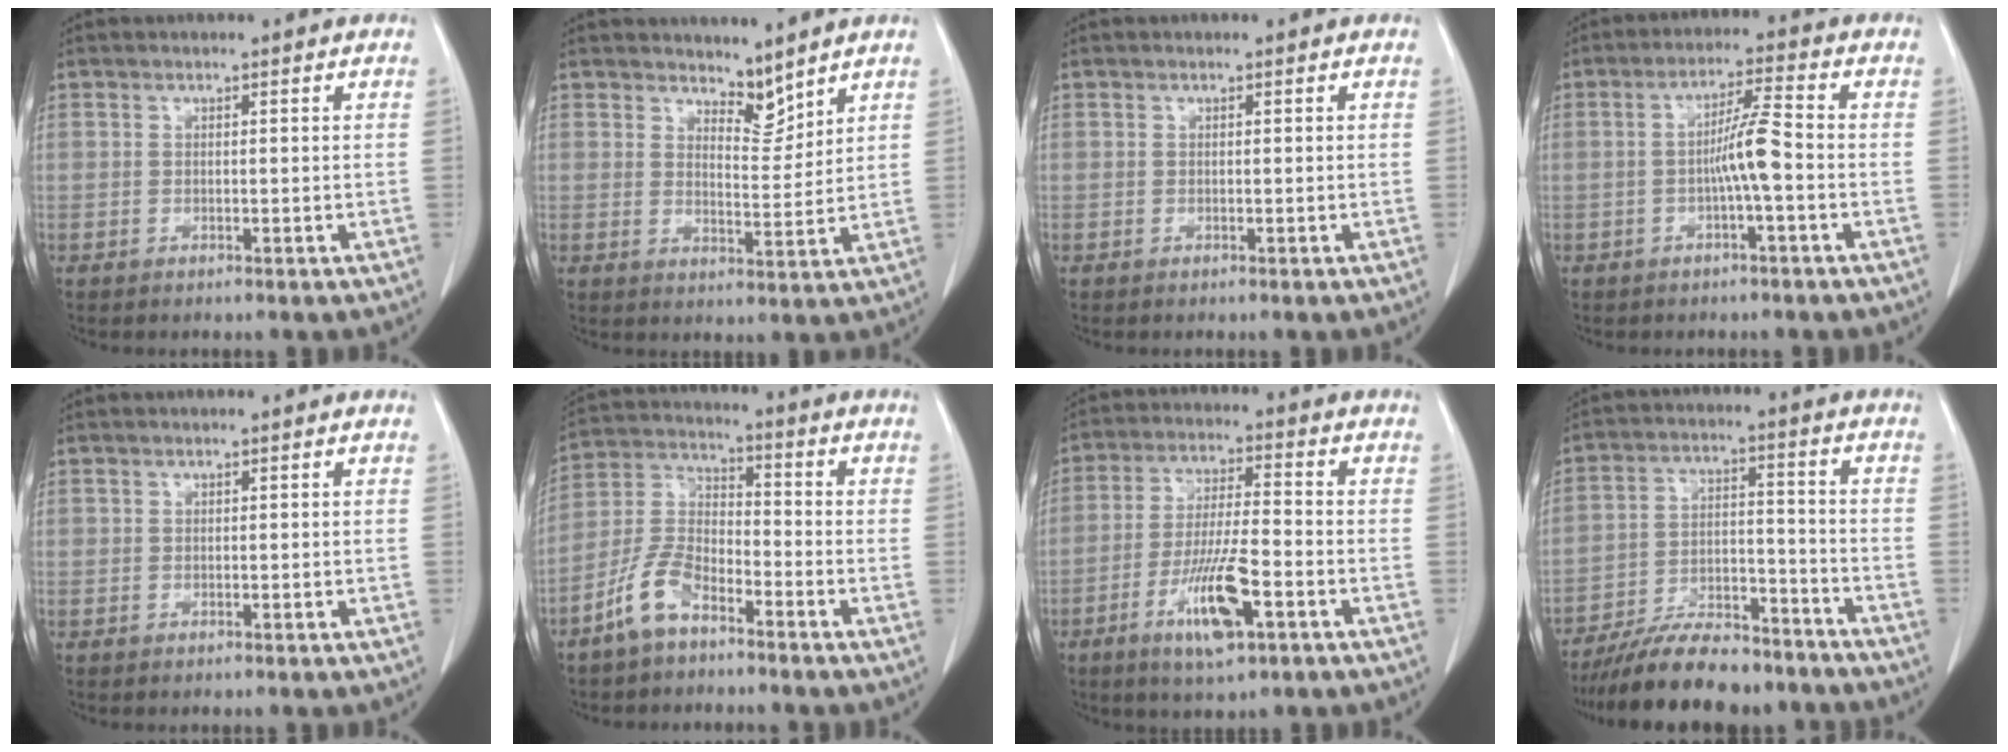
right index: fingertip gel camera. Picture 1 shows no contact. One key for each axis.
{"total": 4.2, "fx": 3.9, "fy": 1.3, "fz": 1.0, "tx": -0.010, "ty": -0.008, "tz": 0.068}
{"total": 0.0}
{"total": 5.6, "fx": -1.3, "fy": -0.2, "fz": 5.4, "tx": -0.098, "ty": 0.010, "tz": -0.024}
{"total": 0.0}
{"total": 8.4, "fx": -5.7, "fy": 3.5, "fz": 5.1, "tx": -0.124, "ty": 0.006, "tz": -0.119}
{"total": 10.8, "fx": -4.8, "fy": 1.8, "fz": 9.5, "tx": -0.181, "ty": -0.011, "tz": -0.083}
{"total": 15.1, "fx": -13.2, "fy": 3.9, "fz": 6.3, "tx": -0.099, "ty": 0.016, "tz": -0.214}